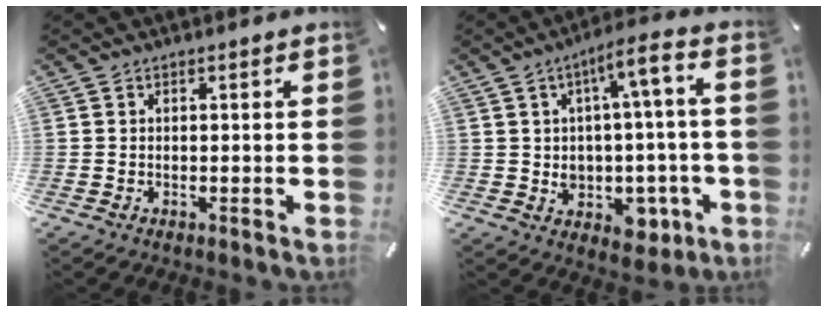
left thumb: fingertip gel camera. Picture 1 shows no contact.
{"total": 10.0, "force": [0.4, 6.0, 8.0], "torque": [-0.104, -0.003, 0.007]}